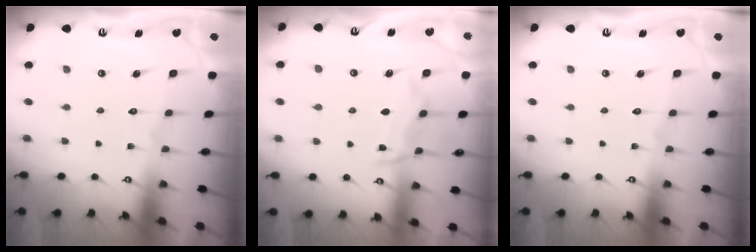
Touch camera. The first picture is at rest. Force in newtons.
{"total": 8.3, "press": 8.3, "slide": 0.8}
{"total": 0.0}